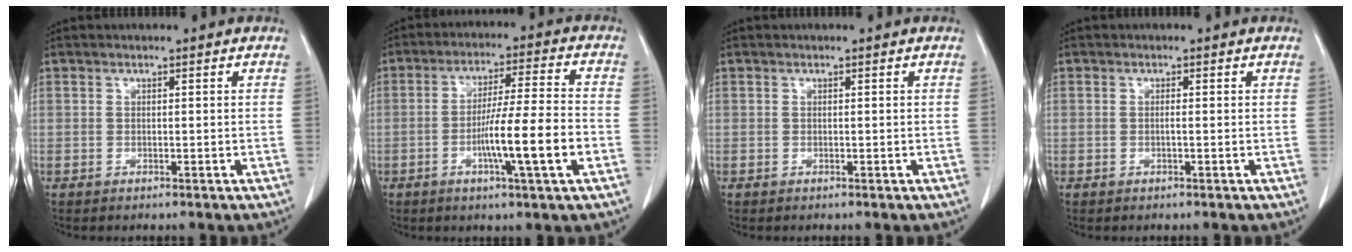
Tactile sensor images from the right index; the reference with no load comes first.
{"total": 11.2, "force": [-3.4, -0.4, 10.7], "torque": [-0.180, -0.002, -0.057]}
{"total": 0.0}
{"total": 0.6, "force": [0.0, 0.0, 0.6], "torque": [-0.009, 0.002, 0.002]}